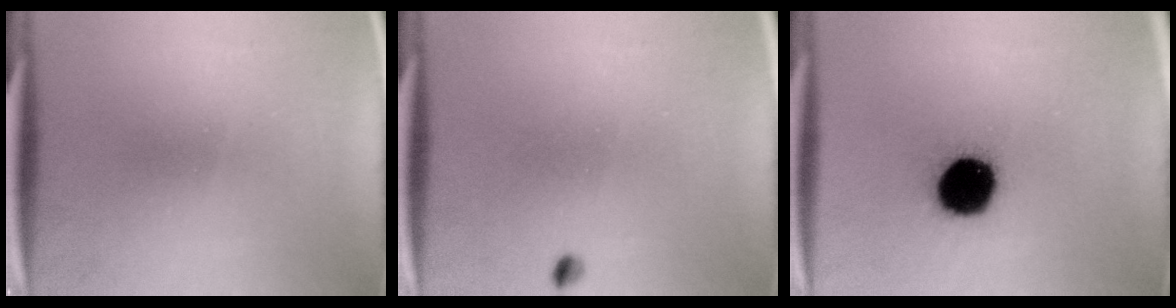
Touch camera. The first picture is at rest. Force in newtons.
{"total": 1.0}
{"total": 16.0}